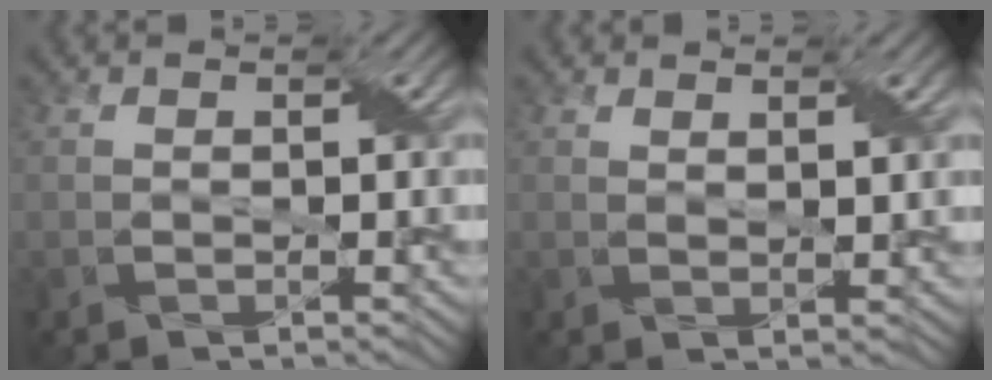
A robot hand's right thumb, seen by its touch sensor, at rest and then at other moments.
{"total": 2.0, "force": [1.4, 0.3, 1.3], "torque": [-0.026, -0.002, 0.026]}